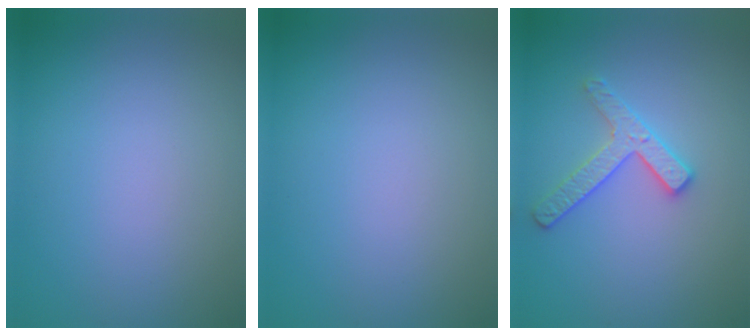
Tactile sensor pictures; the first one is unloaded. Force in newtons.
{"total": 0.0}
{"total": 2.6, "press": 2.5, "slide": 0.4}